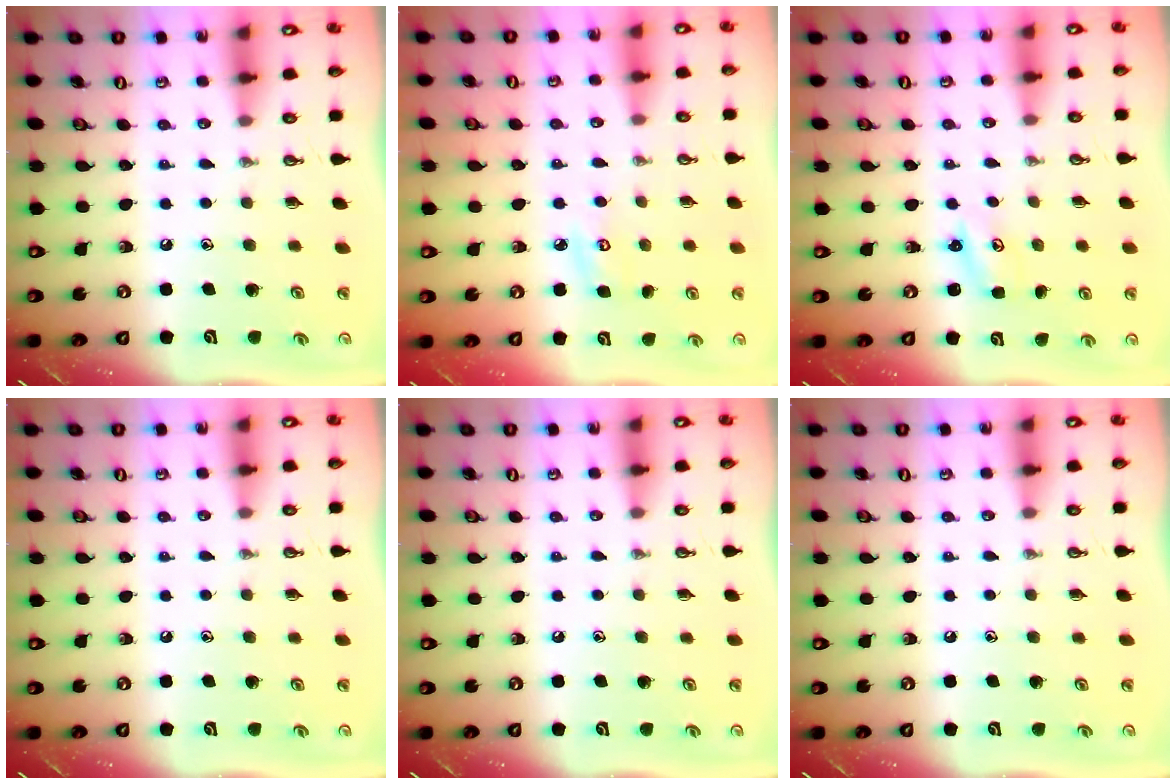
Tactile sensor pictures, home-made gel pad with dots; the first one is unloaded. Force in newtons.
{"total": 5.2, "press": 5.2, "slide": 0.4}
{"total": 1.8, "press": 1.8, "slide": 0.2}
{"total": 0.0}
{"total": 0.0}
{"total": 0.0}